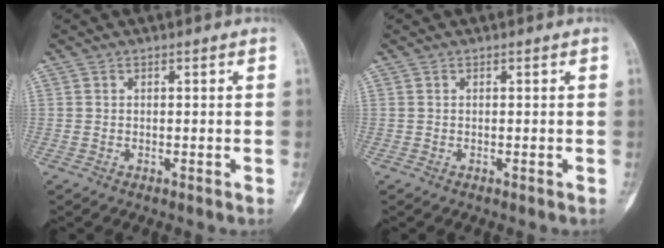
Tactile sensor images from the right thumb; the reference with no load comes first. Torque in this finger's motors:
{"motor_torque": [0.06, 0.06, 0.01, -0.01, 0.00]}